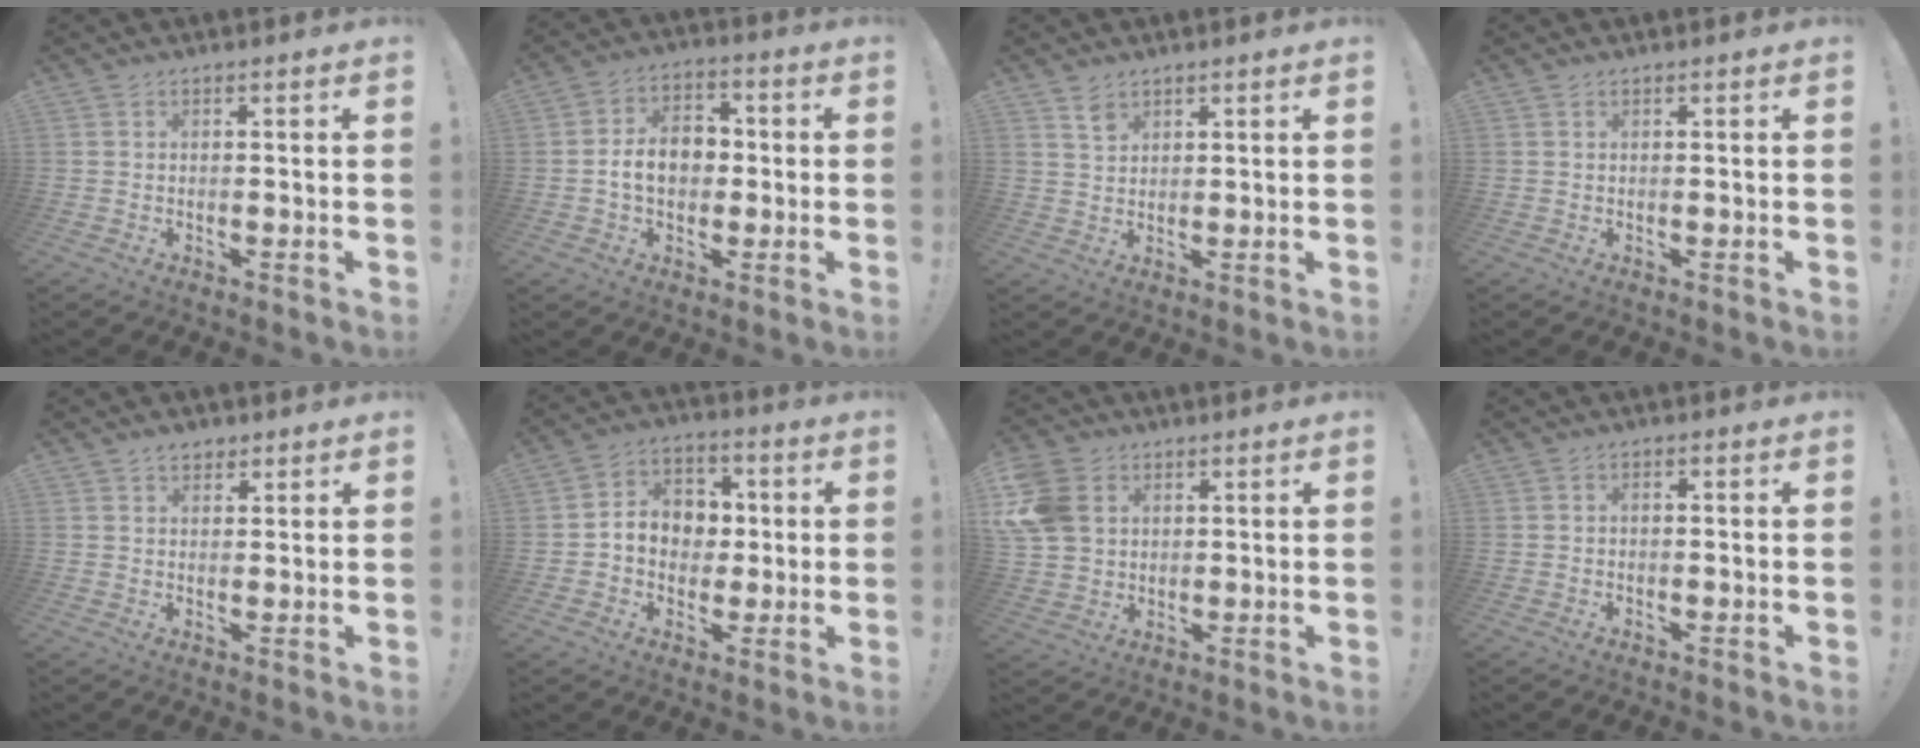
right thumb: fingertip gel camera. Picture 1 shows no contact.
{"total": 10.9, "force": [-0.6, 7.9, 7.5], "torque": [-0.123, 0.018, -0.008]}
{"total": 4.2, "force": [3.0, 2.6, 1.3], "torque": [-0.012, -0.017, 0.056]}
{"total": 0.0}
{"total": 3.3, "force": [2.3, 2.0, 1.1], "torque": [-0.009, -0.010, 0.040]}
{"total": 10.3, "force": [0.0, 9.2, 4.5], "torque": [-0.058, 0.013, 0.010]}
{"total": 12.0, "force": [3.5, 9.6, 6.2], "torque": [-0.129, -0.006, 0.072]}
{"total": 0.9, "force": [-0.6, 0.5, 0.5], "torque": [-0.013, 0.005, -0.010]}